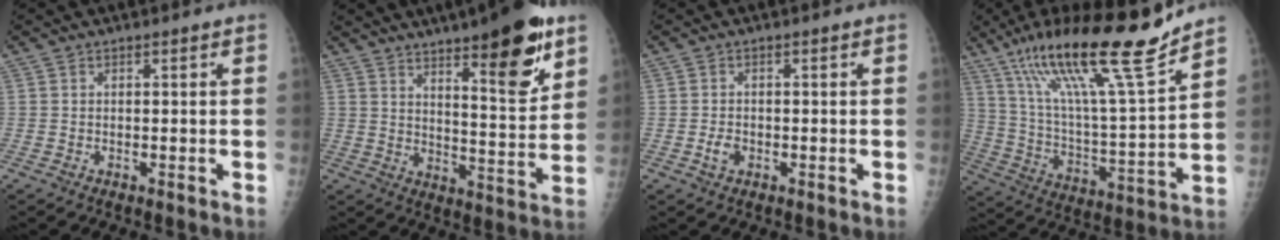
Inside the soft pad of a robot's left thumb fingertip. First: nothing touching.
{"total": 16.8, "force": [9.9, 4.1, 12.9], "torque": [-0.158, -0.059, 0.150]}
{"total": 2.2, "force": [-0.7, 1.6, 1.3], "torque": [-0.020, 0.003, -0.013]}
{"total": 23.9, "force": [16.7, 2.8, 16.9], "torque": [-0.271, -0.065, 0.292]}